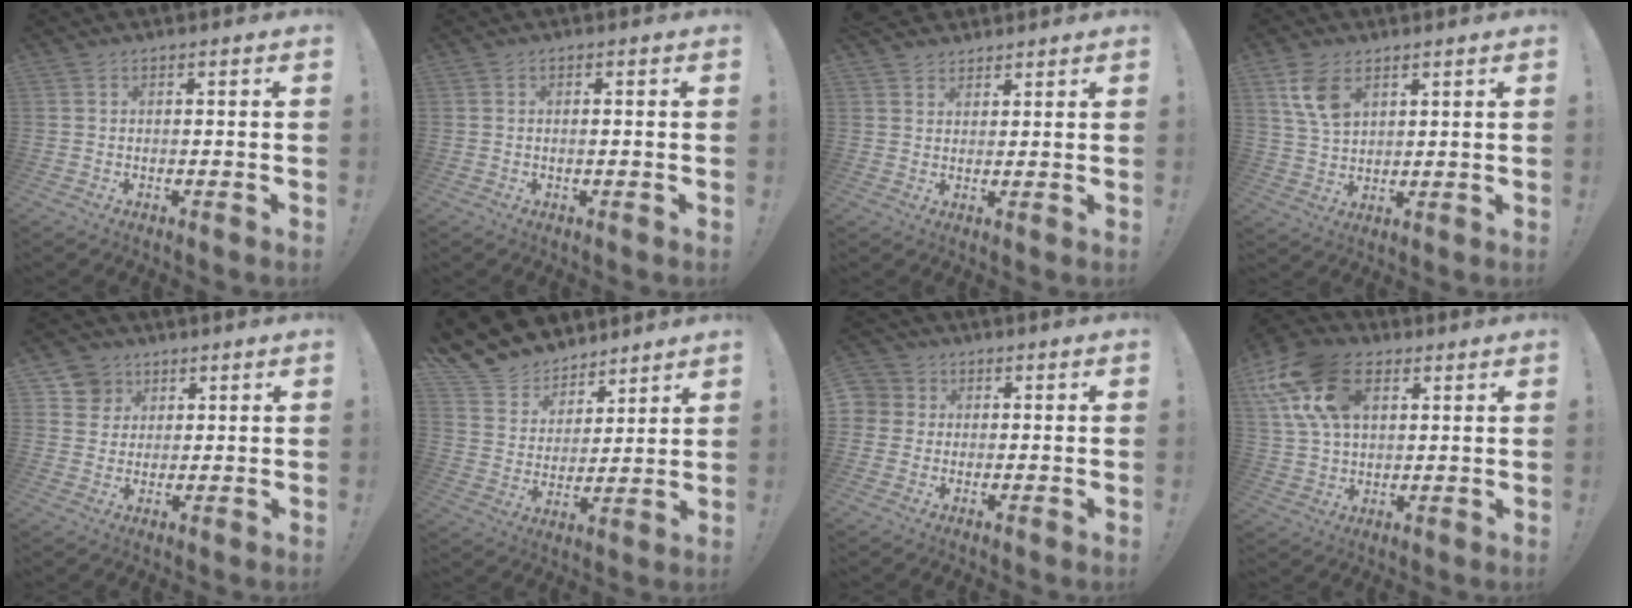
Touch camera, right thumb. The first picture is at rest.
{"total": 0.7, "force": [0.0, -0.1, 0.7], "torque": [-0.007, -0.002, -0.001]}
{"total": 4.1, "force": [3.2, 2.6, 0.2], "torque": [-0.006, -0.017, 0.062]}
{"total": 8.7, "force": [4.5, 5.2, 5.3], "torque": [-0.103, -0.012, 0.088]}
{"total": 7.2, "force": [3.6, 6.2, 0.8], "torque": [-0.007, -0.025, 0.071]}
{"total": 11.2, "force": [8.8, 6.8, 1.6], "torque": [-0.047, -0.073, 0.172]}
{"total": 4.7, "force": [0.5, 4.6, 1.0], "torque": [-0.025, 0.006, 0.009]}
{"total": 19.9, "force": [8.1, 13.6, 12.0], "torque": [-0.225, -0.022, 0.152]}